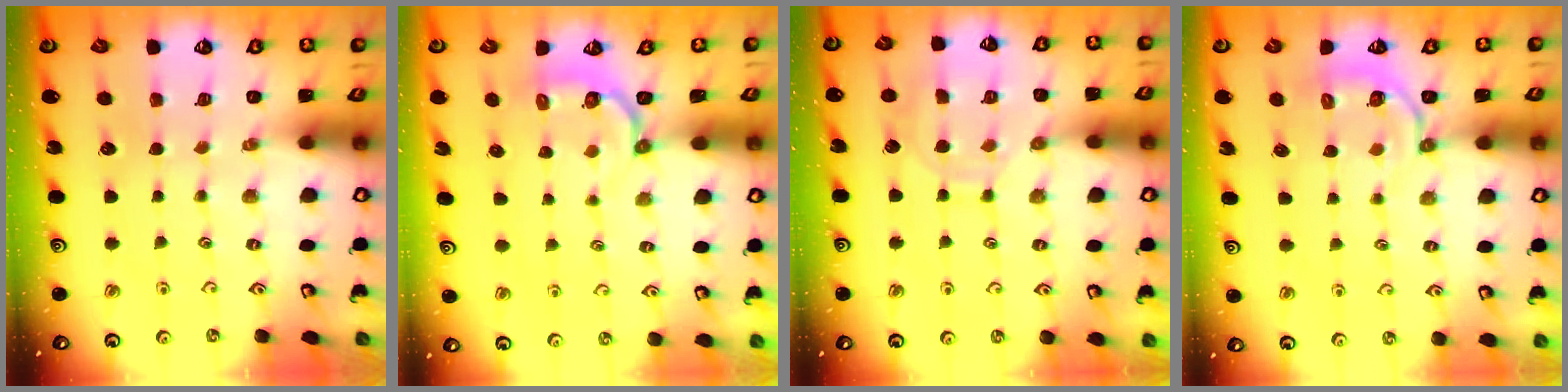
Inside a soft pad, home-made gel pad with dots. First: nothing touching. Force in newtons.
{"total": 4.0, "press": 3.1, "slide": 2.5}
{"total": 9.7, "press": 9.7, "slide": 0.8}
{"total": 4.4, "press": 3.8, "slide": 2.1}